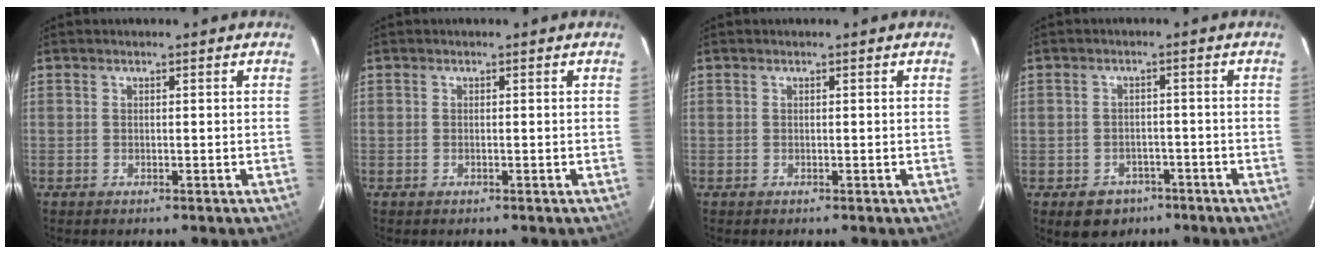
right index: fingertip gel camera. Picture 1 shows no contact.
{"total": 0.0}
{"total": 0.0}
{"total": 6.3, "force": [-3.4, 5.1, 1.3], "torque": [-0.033, 0.021, -0.035]}